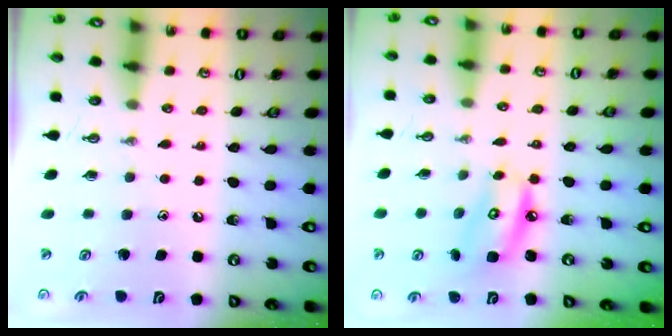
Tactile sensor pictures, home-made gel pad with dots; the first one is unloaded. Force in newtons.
{"total": 8.5, "press": 8.4, "slide": 0.8}